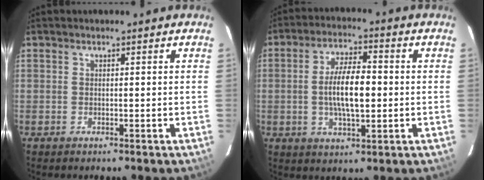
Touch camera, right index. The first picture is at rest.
{"total": 9.5, "force": [-0.5, 3.5, 8.9], "torque": [-0.166, 0.002, -0.007]}